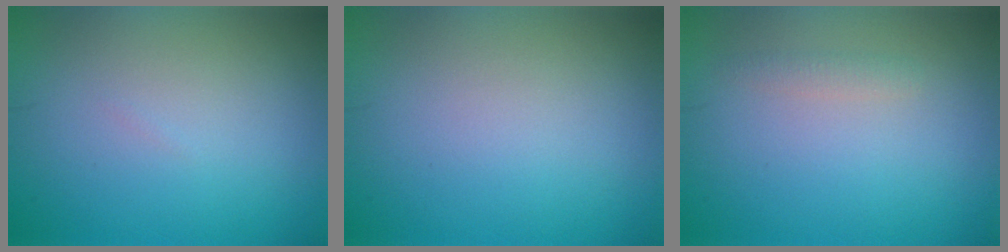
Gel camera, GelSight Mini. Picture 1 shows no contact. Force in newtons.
{"total": 0.0}
{"total": 0.9, "press": 0.9, "slide": 0.0}